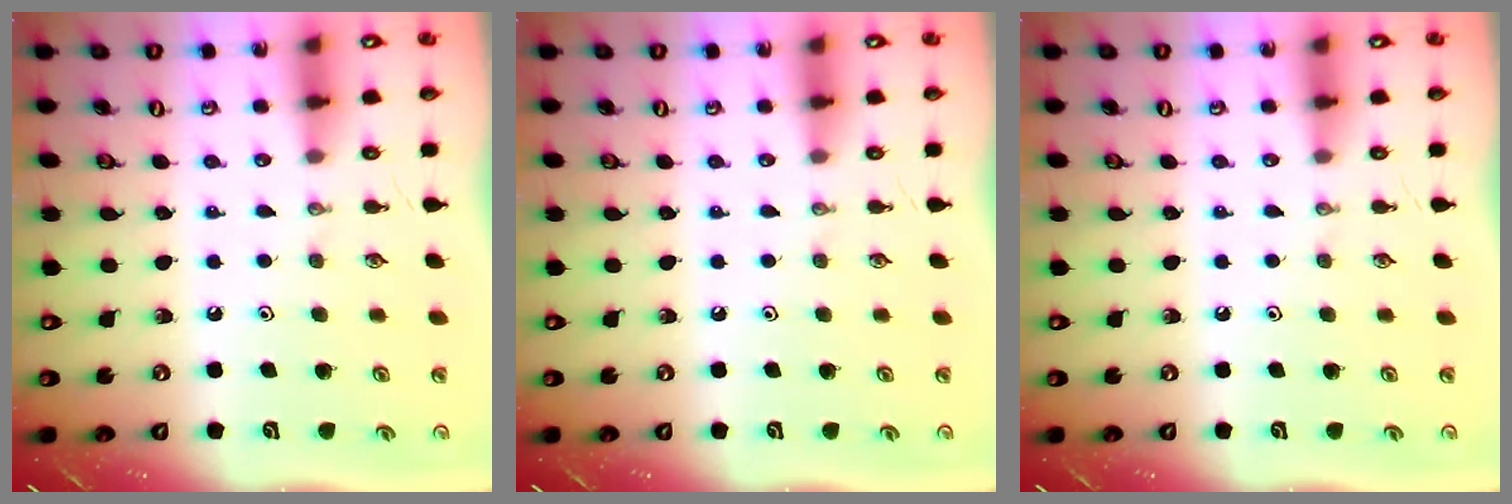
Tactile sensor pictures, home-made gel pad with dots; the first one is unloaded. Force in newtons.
{"total": 0.0}
{"total": 0.0}